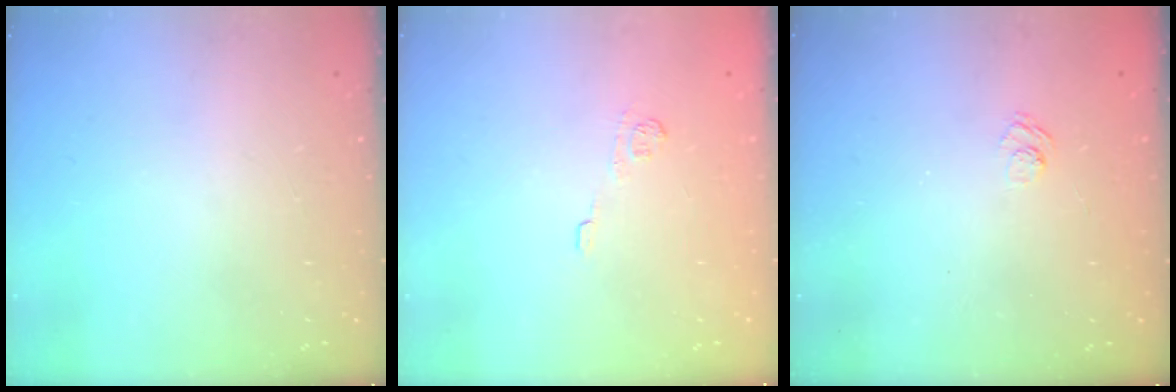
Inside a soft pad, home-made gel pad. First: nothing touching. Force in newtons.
{"total": 7.1, "press": 6.9, "slide": 1.5}
{"total": 2.4, "press": 2.0, "slide": 1.3}